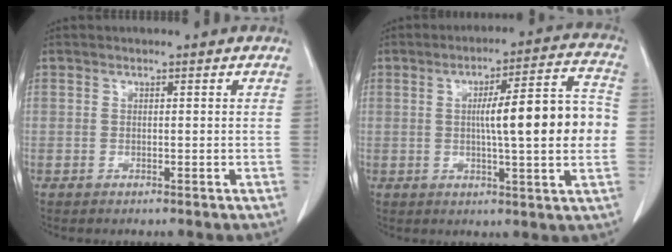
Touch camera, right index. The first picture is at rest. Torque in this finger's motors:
{"motor_torque": [0.71, 0.18, 0.45, 0.09]}